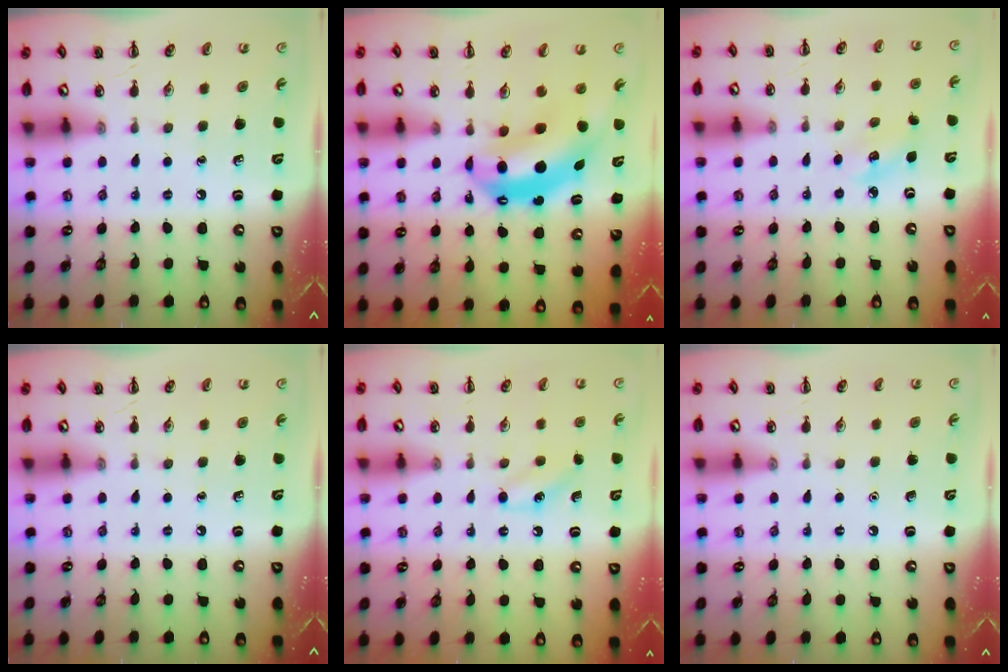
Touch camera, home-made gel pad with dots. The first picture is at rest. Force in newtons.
{"total": 8.0, "press": 7.7, "slide": 1.9}
{"total": 4.9, "press": 4.7, "slide": 1.4}
{"total": 0.0}
{"total": 7.9, "press": 7.7, "slide": 1.9}
{"total": 1.5, "press": 1.5, "slide": 0.1}